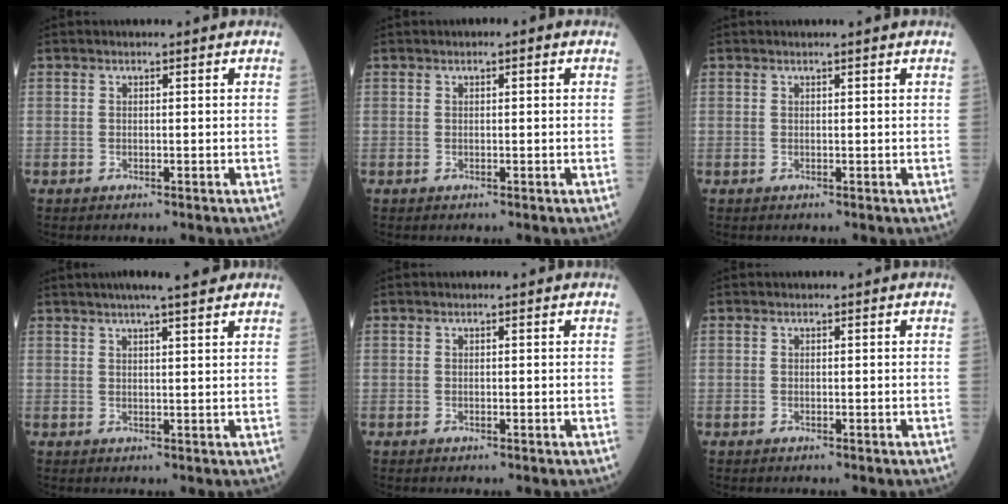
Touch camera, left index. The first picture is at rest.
{"total": 1.2, "force": [0.6, 0.4, 1.0], "torque": [-0.016, 0.008, 0.005]}
{"total": 1.6, "force": [1.3, -0.4, 0.8], "torque": [-0.020, 0.006, 0.025]}
{"total": 8.7, "force": [7.0, 0.7, 5.2], "torque": [-0.073, 0.025, 0.091]}
{"total": 0.0}
{"total": 0.0}